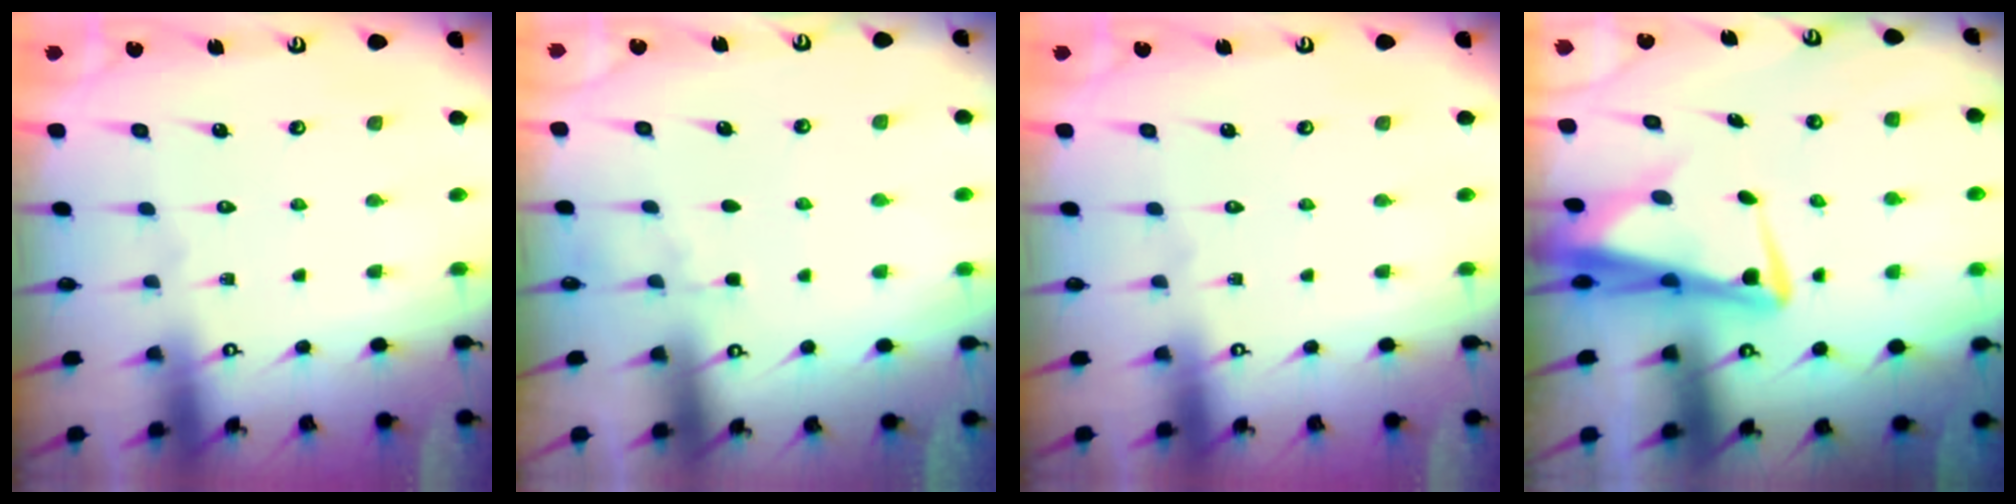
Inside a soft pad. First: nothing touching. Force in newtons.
{"total": 2.1, "press": 2.1, "slide": 0.4}
{"total": 0.0}
{"total": 4.9, "press": 4.8, "slide": 1.2}